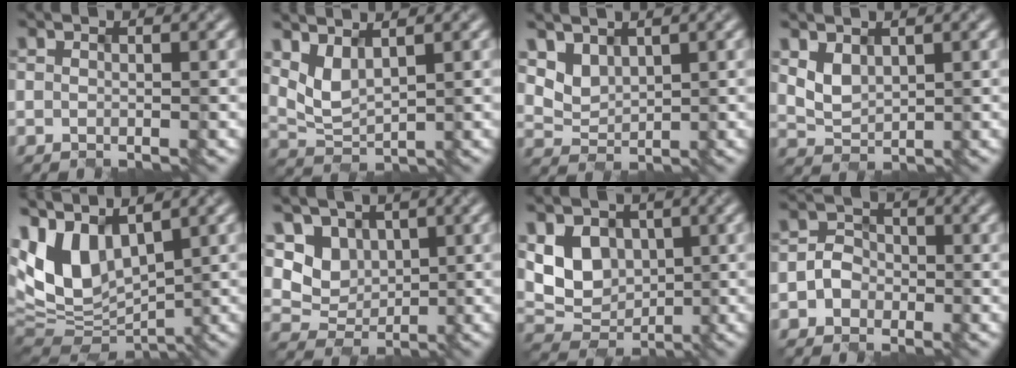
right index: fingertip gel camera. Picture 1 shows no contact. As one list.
[{"total": 2.7, "force": [1.5, 1.2, 1.9], "torque": [-0.051, -0.005, 0.037]}, {"total": 2.6, "force": [1.9, 1.5, 0.9], "torque": [-0.025, -0.002, 0.038]}, {"total": 2.2, "force": [1.0, 1.5, 1.2], "torque": [-0.029, -0.003, 0.024]}, {"total": 8.8, "force": [2.7, 5.1, 6.7], "torque": [-0.154, 0.001, 0.048]}, {"total": 4.7, "force": [1.5, 4.0, 2.1], "torque": [-0.045, 0.000, 0.024]}, {"total": 5.9, "force": [1.2, 4.7, 3.4], "torque": [-0.066, -0.006, 0.014]}, {"total": 2.6, "force": [-1.1, 2.2, 0.8], "torque": [-0.011, 0.004, -0.029]}]